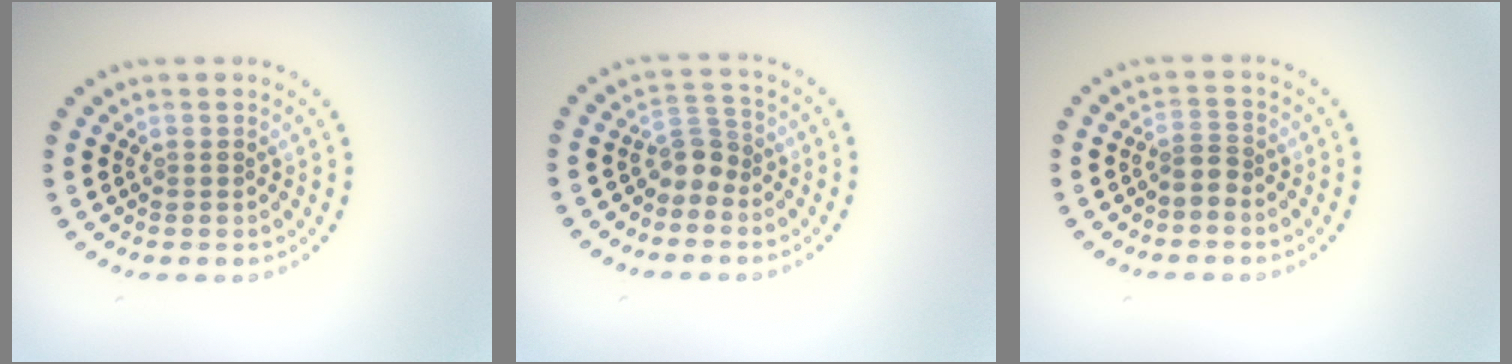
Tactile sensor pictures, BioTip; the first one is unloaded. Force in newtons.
{"total": 2.2, "press": 1.6, "slide": 1.5}
{"total": 1.3, "press": 0.8, "slide": 0.9}